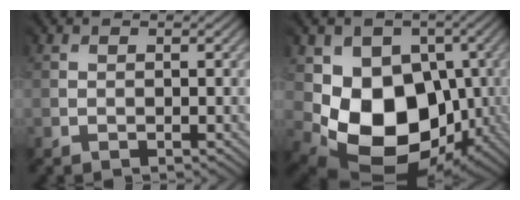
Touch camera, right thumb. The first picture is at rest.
{"total": 12.2, "force": [-1.3, 9.6, 7.4], "torque": [-0.118, -0.034, -0.017]}